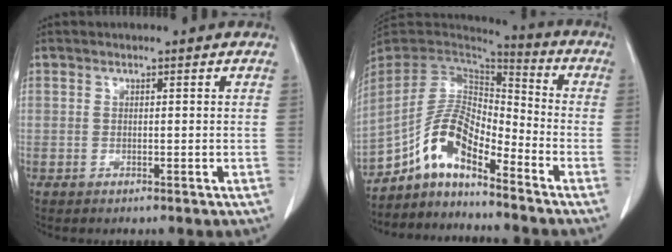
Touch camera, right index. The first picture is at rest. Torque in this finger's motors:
{"motor_torque": [1.34, -0.80, 0.50, 0.15]}